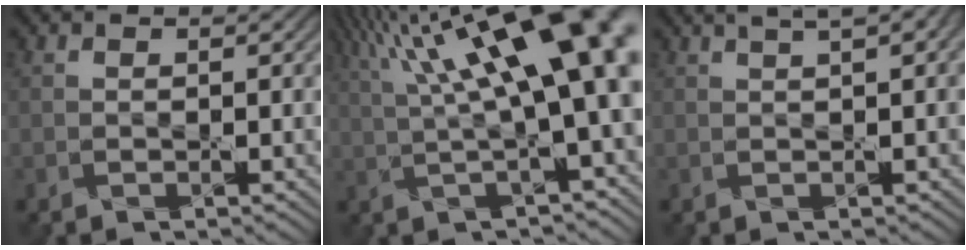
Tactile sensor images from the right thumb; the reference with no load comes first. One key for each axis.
{"total": 18.4, "fx": 5.7, "fy": 5.2, "fz": 16.7, "tx": -0.250, "ty": 0.045, "tz": 0.103}
{"total": 6.8, "fx": 3.3, "fy": 2.3, "fz": 5.4, "tx": -0.061, "ty": 0.037, "tz": 0.027}